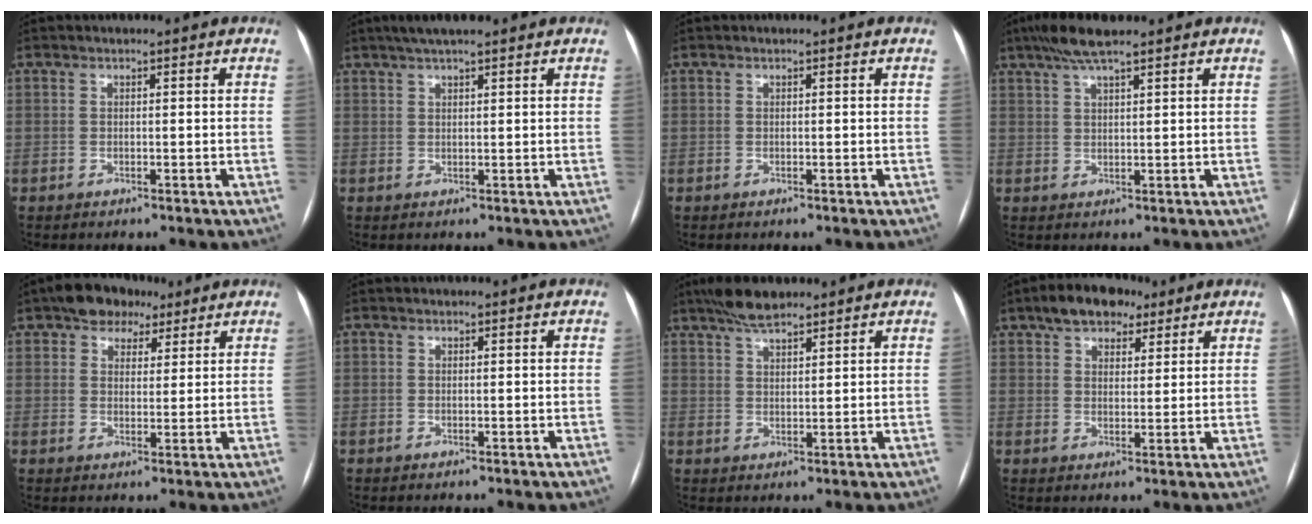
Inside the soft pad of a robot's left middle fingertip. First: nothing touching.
{"total": 5.4, "force": [4.2, 0.8, 3.4], "torque": [-0.054, 0.026, 0.068]}
{"total": 0.0}
{"total": 6.0, "force": [4.6, 0.6, 3.9], "torque": [-0.074, 0.024, 0.082]}
{"total": 6.3, "force": [4.1, 4.1, 2.4], "torque": [-0.033, 0.021, 0.066]}
{"total": 0.0}
{"total": 5.7, "force": [4.6, 1.3, 3.0], "torque": [-0.061, 0.012, 0.084]}
{"total": 8.3, "force": [5.6, 4.4, 4.3], "torque": [-0.064, 0.022, 0.088]}